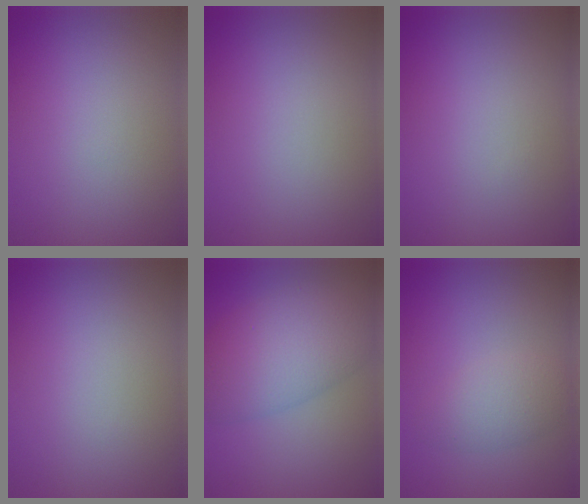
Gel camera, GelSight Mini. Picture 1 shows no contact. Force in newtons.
{"total": 0.0}
{"total": 0.0}
{"total": 0.0}
{"total": 7.4, "press": 7.4, "slide": 0.3}
{"total": 2.7, "press": 2.7, "slide": 0.1}